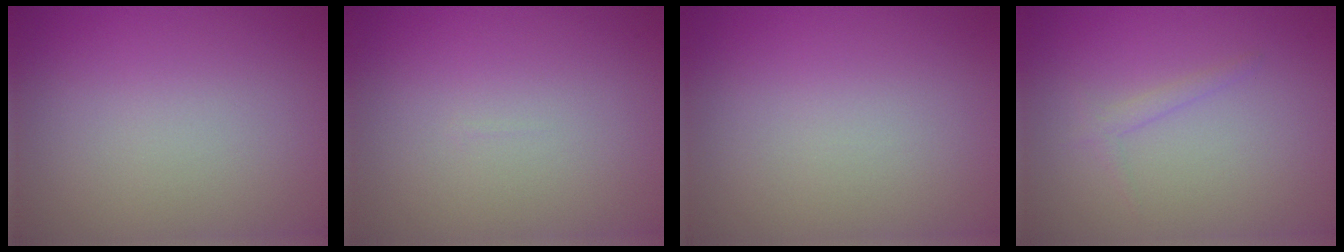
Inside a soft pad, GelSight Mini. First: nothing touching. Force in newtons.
{"total": 0.0}
{"total": 0.0}
{"total": 1.0, "press": 1.0, "slide": 0.1}